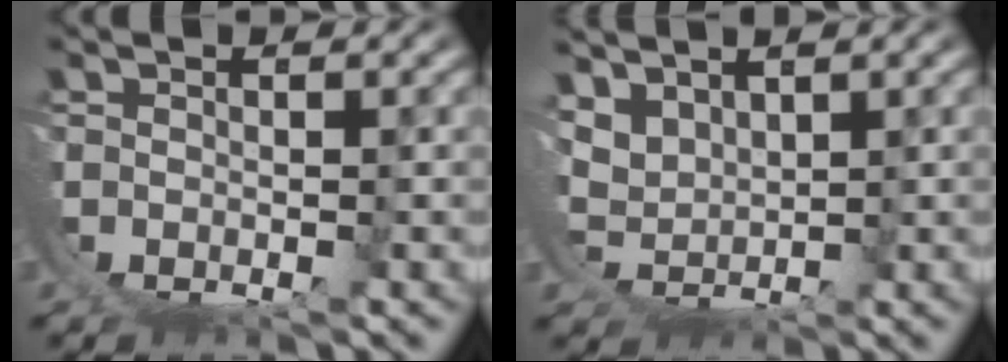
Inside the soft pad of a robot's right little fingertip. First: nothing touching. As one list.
[{"total": 3.9, "force": [1.9, 2.6, 2.2], "torque": [-0.069, -0.024, 0.046]}]